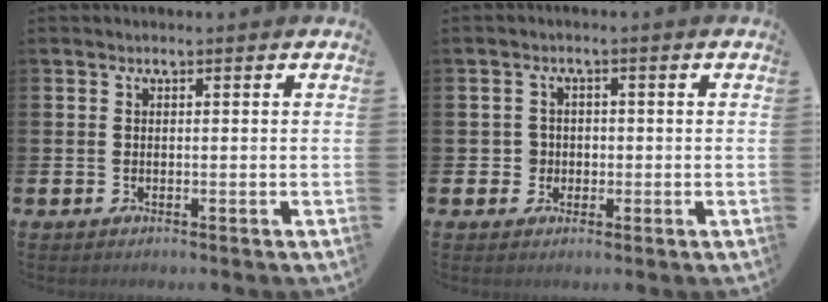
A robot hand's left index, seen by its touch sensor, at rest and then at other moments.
{"total": 2.3, "force": [-0.3, 2.2, 0.3], "torque": [-0.004, 0.004, -0.014]}